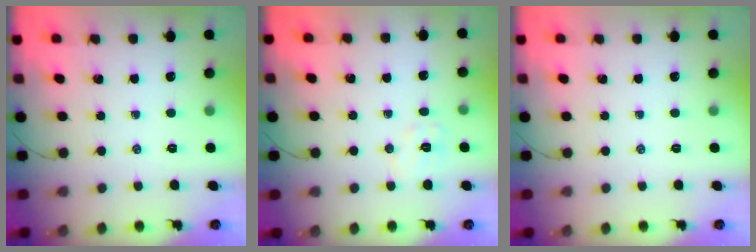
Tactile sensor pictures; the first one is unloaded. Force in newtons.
{"total": 6.6, "press": 6.5, "slide": 1.2}
{"total": 0.0}